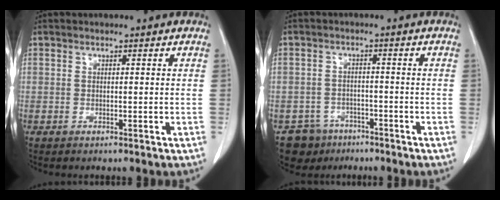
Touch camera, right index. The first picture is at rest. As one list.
[{"total": 5.6, "force": [-3.9, 4.1, 0.0], "torque": [0.000, 0.007, -0.059]}]